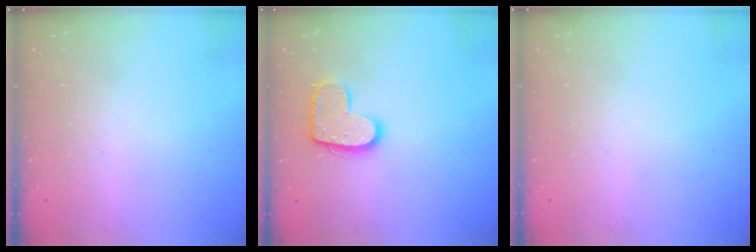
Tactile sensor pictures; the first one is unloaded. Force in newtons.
{"total": 12.4, "press": 12.4, "slide": 0.6}
{"total": 0.0}